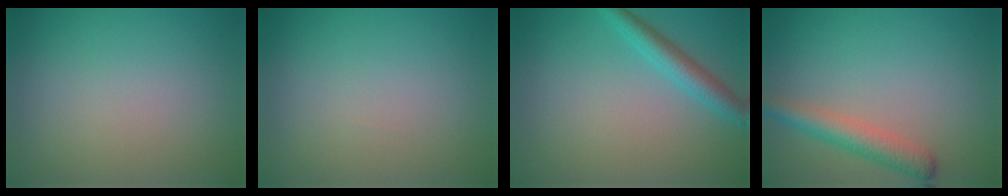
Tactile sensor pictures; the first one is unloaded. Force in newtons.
{"total": 0.0}
{"total": 3.0, "press": 3.0, "slide": 0.0}
{"total": 3.5, "press": 3.5, "slide": 0.2}